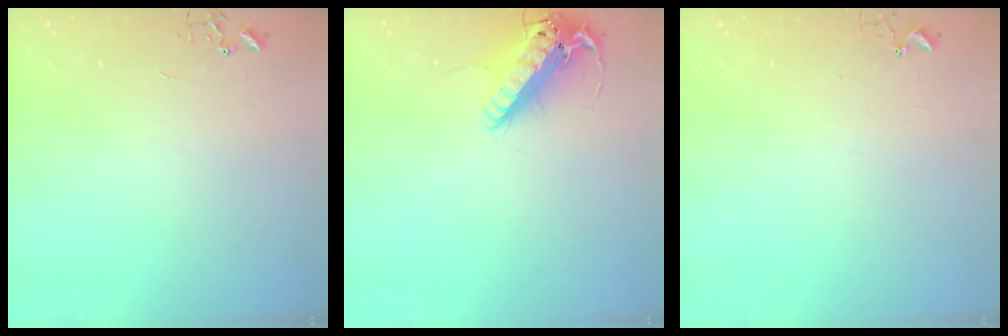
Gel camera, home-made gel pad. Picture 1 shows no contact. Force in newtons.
{"total": 16.7, "press": 16.4, "slide": 3.1}
{"total": 4.2, "press": 4.2, "slide": 0.4}